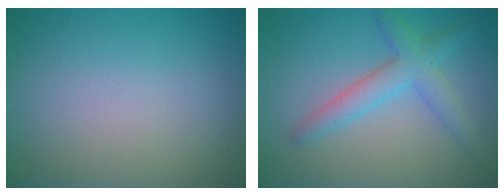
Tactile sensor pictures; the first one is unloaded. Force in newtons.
{"total": 3.5, "press": 3.5, "slide": 0.2}